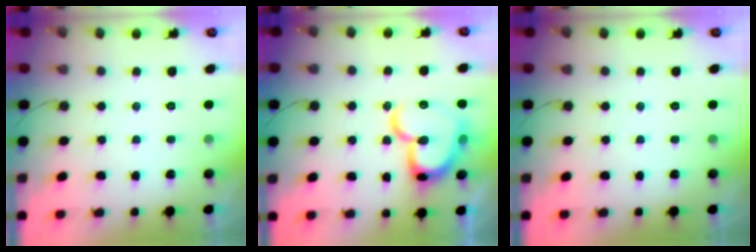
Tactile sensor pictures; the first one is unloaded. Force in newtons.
{"total": 20.0, "press": 19.9, "slide": 2.4}
{"total": 0.0}